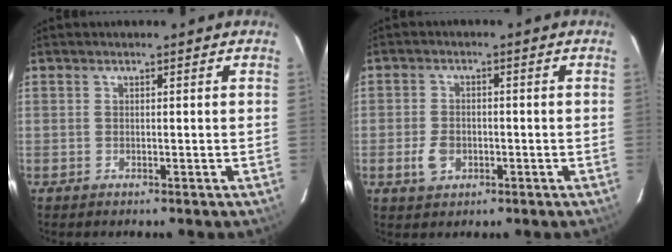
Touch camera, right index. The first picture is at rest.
{"total": 4.5, "force": [-1.6, 3.3, 2.6], "torque": [-0.060, 0.000, -0.025]}